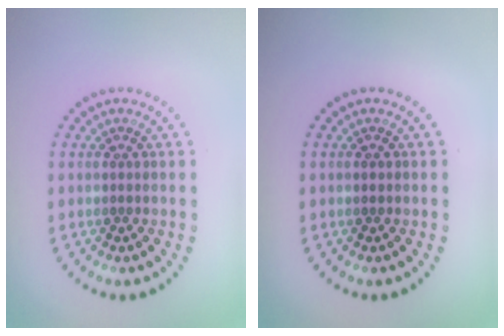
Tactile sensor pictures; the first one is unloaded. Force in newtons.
{"total": 0.7, "press": 0.7, "slide": 0.1}